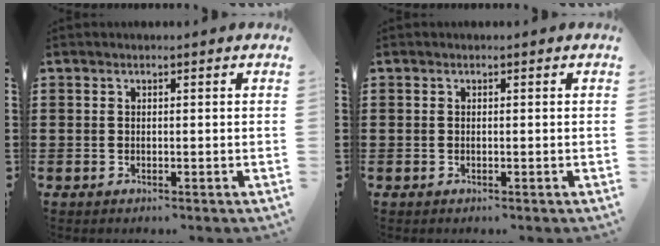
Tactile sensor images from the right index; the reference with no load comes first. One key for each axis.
{"total": 0.0}